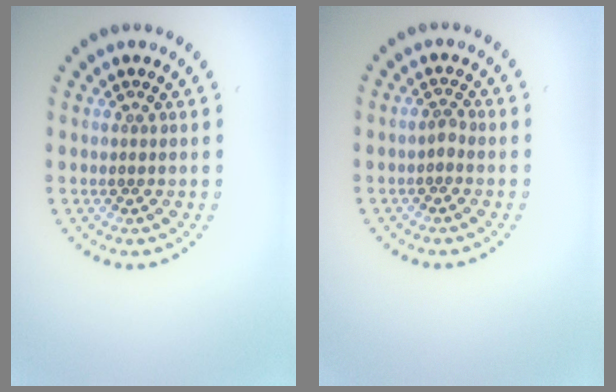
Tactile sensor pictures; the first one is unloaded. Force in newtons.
{"total": 0.9, "press": 0.6, "slide": 0.6}